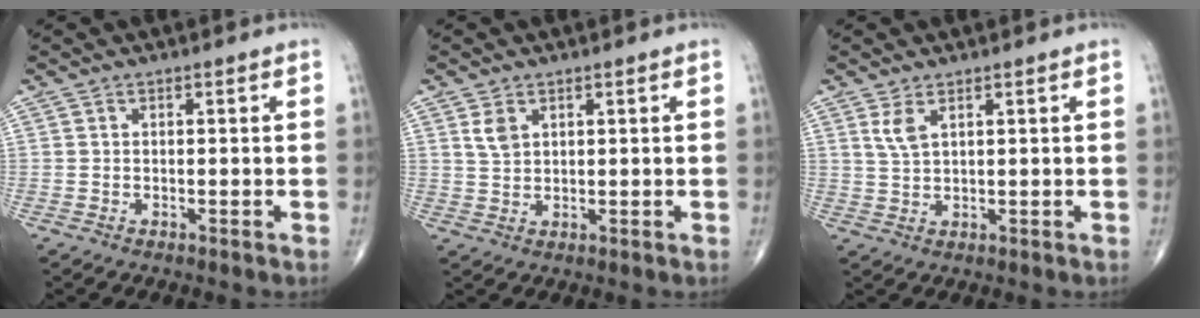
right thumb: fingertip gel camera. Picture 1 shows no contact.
{"total": 2.9, "force": [1.4, 1.9, 1.8], "torque": [-0.029, -0.006, 0.033]}
{"total": 3.0, "force": [1.6, 1.1, 2.3], "torque": [-0.049, -0.005, 0.039]}